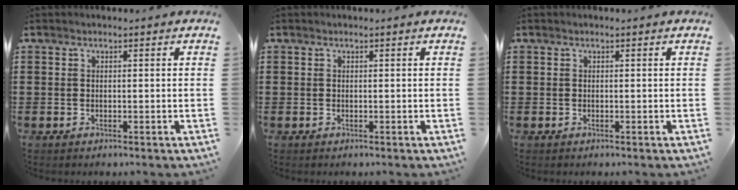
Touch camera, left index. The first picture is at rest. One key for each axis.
{"total": 0.0}
{"total": 0.0}